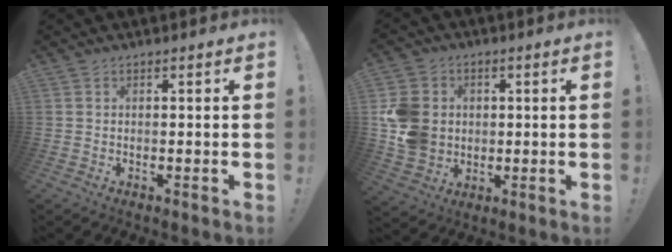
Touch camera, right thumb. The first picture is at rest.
{"total": 12.9, "force": [0.6, 11.5, 5.9], "torque": [-0.115, 0.011, 0.019]}